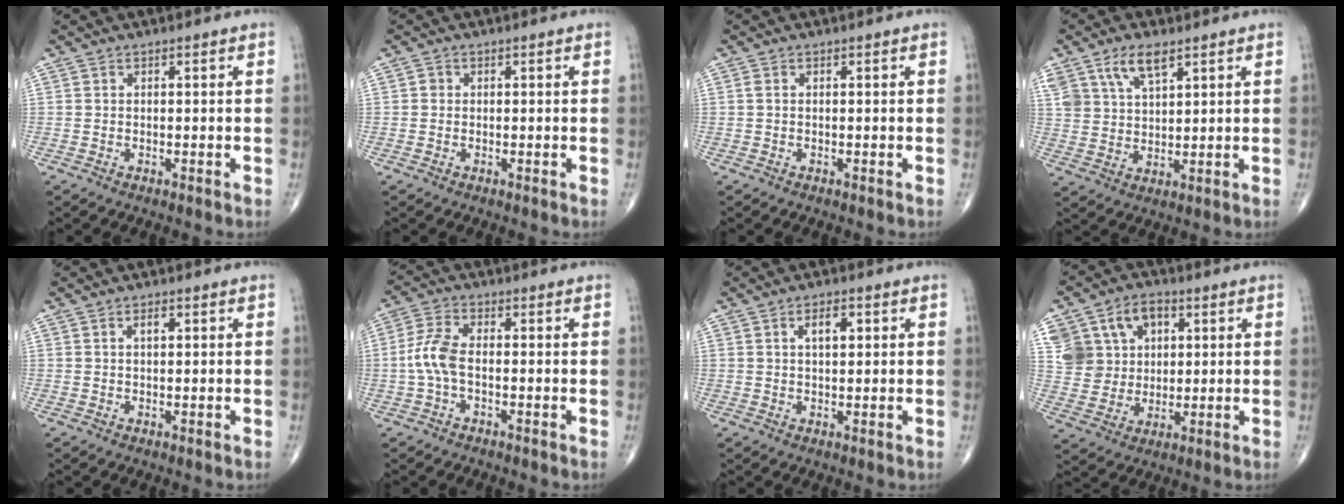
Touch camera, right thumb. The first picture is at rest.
{"total": 0.8, "force": [-0.1, 0.7, 0.2], "torque": [0.001, 0.002, -0.003]}
{"total": 0.6, "force": [0.0, 0.4, 0.5], "torque": [-0.011, -0.001, -0.002]}
{"total": 7.8, "force": [4.8, 3.7, 5.0], "torque": [-0.089, -0.015, 0.096]}
{"total": 1.7, "force": [0.6, 0.8, 1.4], "torque": [-0.023, 0.001, 0.010]}
{"total": 6.1, "force": [-1.0, 2.9, 5.2], "torque": [-0.127, 0.017, -0.025]}
{"total": 3.7, "force": [1.3, 1.8, 3.0], "torque": [-0.045, -0.001, 0.020]}
{"total": 13.6, "force": [4.7, 11.0, 6.4], "torque": [-0.087, 0.008, 0.093]}